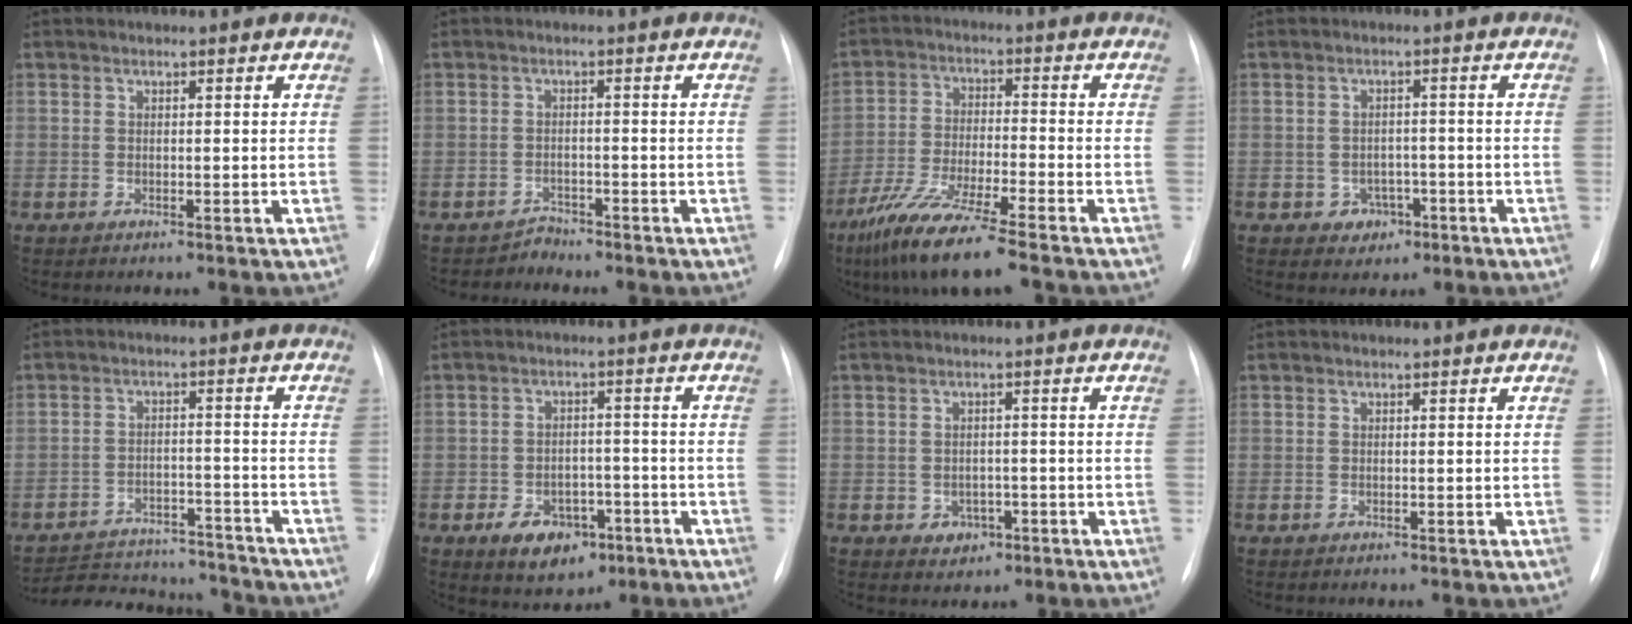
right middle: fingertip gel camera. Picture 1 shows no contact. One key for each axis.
{"total": 1.8, "fx": -1.5, "fy": 0.3, "fz": -0.9, "tx": 0.026, "ty": -0.004, "tz": -0.027}
{"total": 11.5, "fx": -8.3, "fy": 0.6, "fz": 7.9, "tx": -0.157, "ty": -0.038, "tz": -0.152}
{"total": 3.4, "fx": -1.6, "fy": 2.8, "fz": 1.0, "tx": -0.007, "ty": 0.011, "tz": -0.014}
{"total": 16.4, "fx": -15.5, "fy": 3.7, "fz": 3.9, "tx": -0.077, "ty": 0.011, "tz": -0.214}
{"total": 7.6, "fx": -3.9, "fy": 4.9, "fz": 4.3, "tx": -0.068, "ty": 0.008, "tz": -0.052}
{"total": 2.9, "fx": -1.2, "fy": 2.4, "fz": 1.1, "tx": -0.011, "ty": 0.007, "tz": -0.007}
{"total": 0.0}